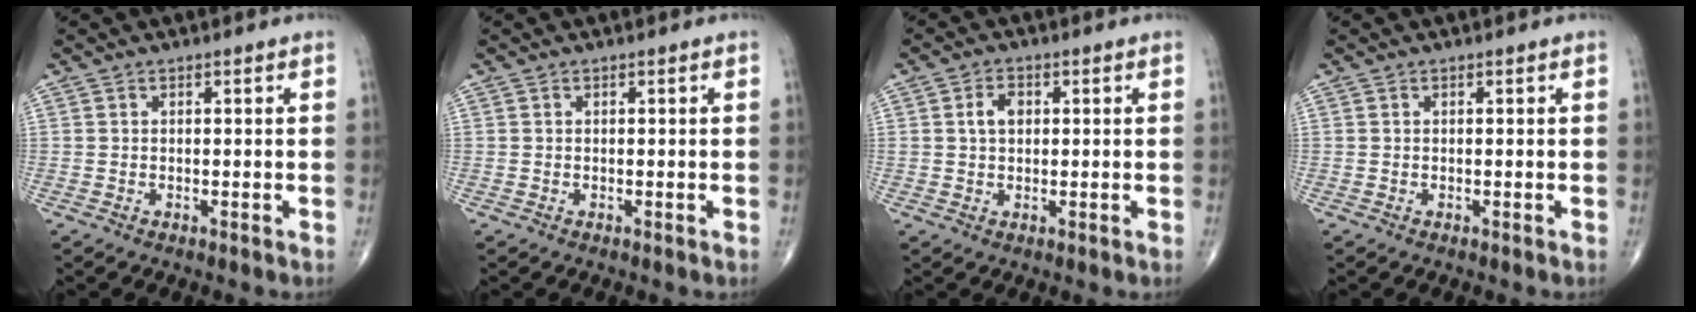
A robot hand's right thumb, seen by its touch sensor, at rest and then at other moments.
{"total": 0.0}
{"total": 3.4, "force": [0.7, 2.2, 2.4], "torque": [-0.041, 0.005, 0.013]}
{"total": 0.0}